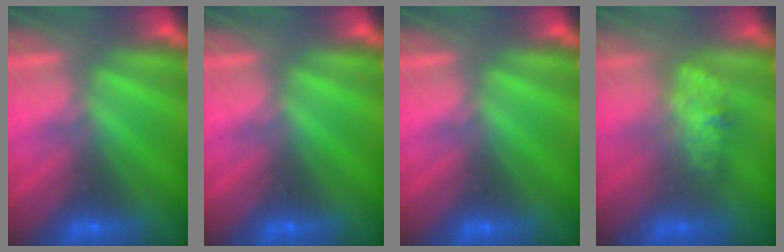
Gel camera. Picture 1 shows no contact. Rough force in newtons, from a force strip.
{"total": 0.0}
{"total": 0.0}
{"total": 2.6}